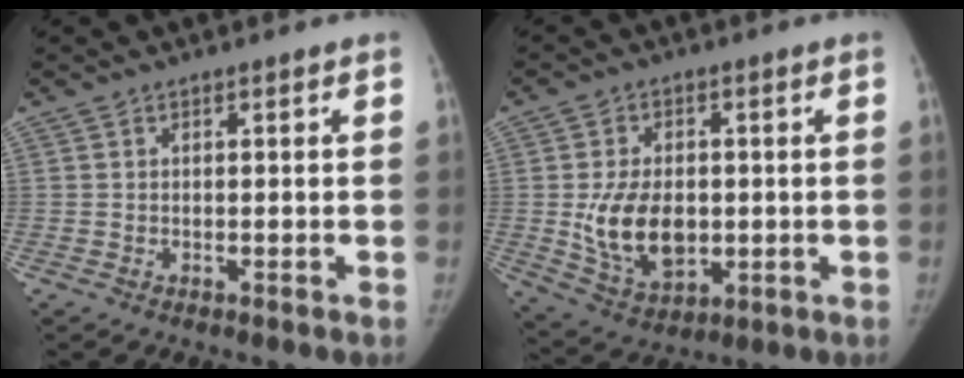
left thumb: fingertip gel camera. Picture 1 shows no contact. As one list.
[{"total": 12.3, "force": [-0.6, 8.4, 9.0], "torque": [-0.132, -0.010, 0.006]}]